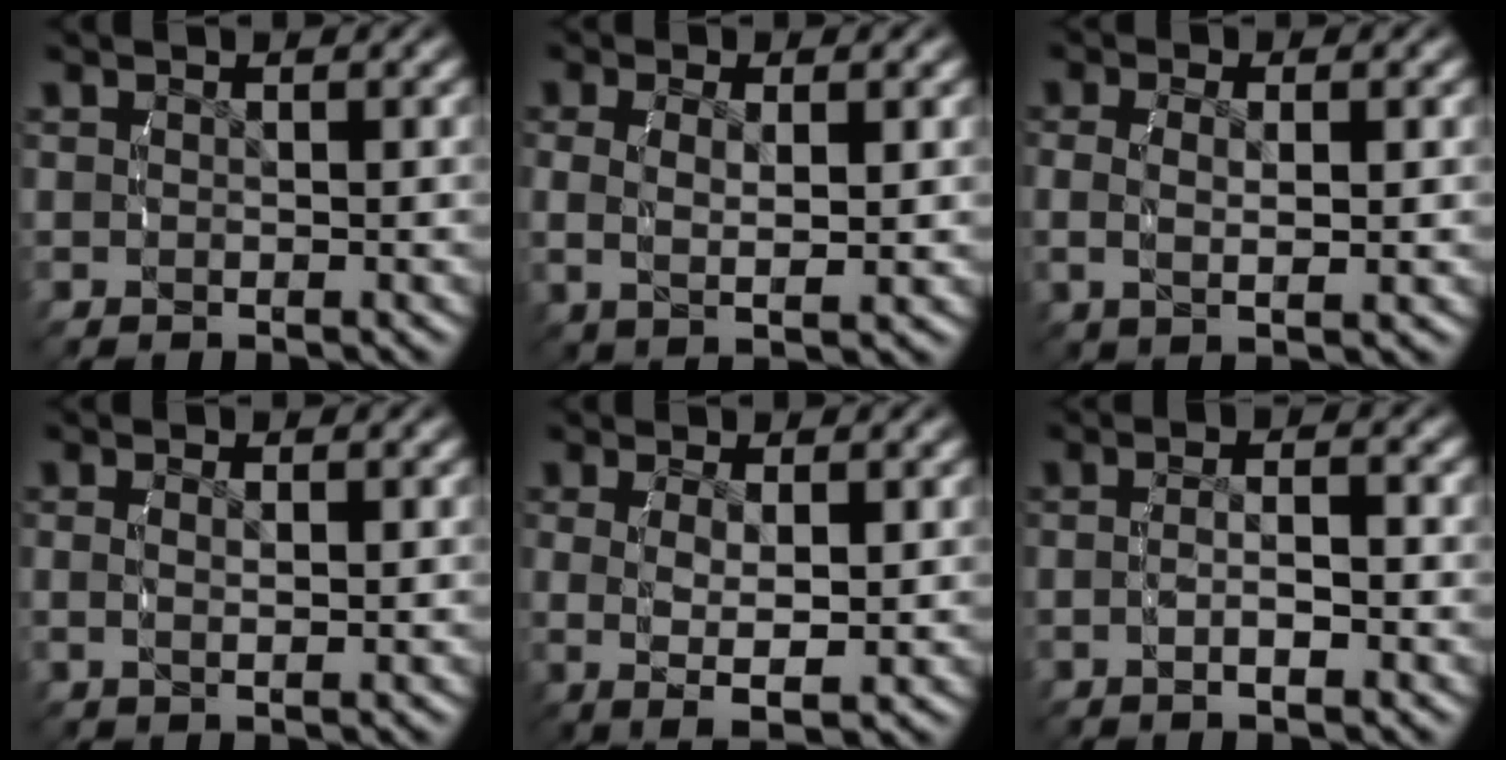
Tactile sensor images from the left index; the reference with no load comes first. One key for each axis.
{"total": 3.9, "fx": 0.6, "fy": 1.6, "fz": 3.5, "tx": -0.072, "ty": 0.000, "tz": 0.017}
{"total": 3.4, "fx": 0.4, "fy": 1.1, "fz": 3.2, "tx": -0.065, "ty": -0.001, "tz": 0.012}
{"total": 1.6, "fx": 0.2, "fy": 0.1, "fz": 1.6, "tx": -0.035, "ty": -0.003, "tz": 0.008}
{"total": 4.7, "fx": -0.1, "fy": 1.8, "fz": 4.4, "tx": -0.086, "ty": -0.011, "tz": 0.010}
{"total": 3.0, "fx": -0.9, "fy": 0.4, "fz": 2.8, "tx": -0.054, "ty": 0.006, "tz": -0.015}